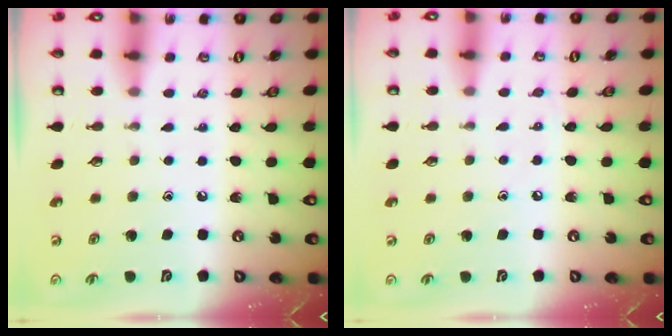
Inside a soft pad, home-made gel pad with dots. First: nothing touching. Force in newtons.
{"total": 3.7, "press": 3.6, "slide": 0.6}